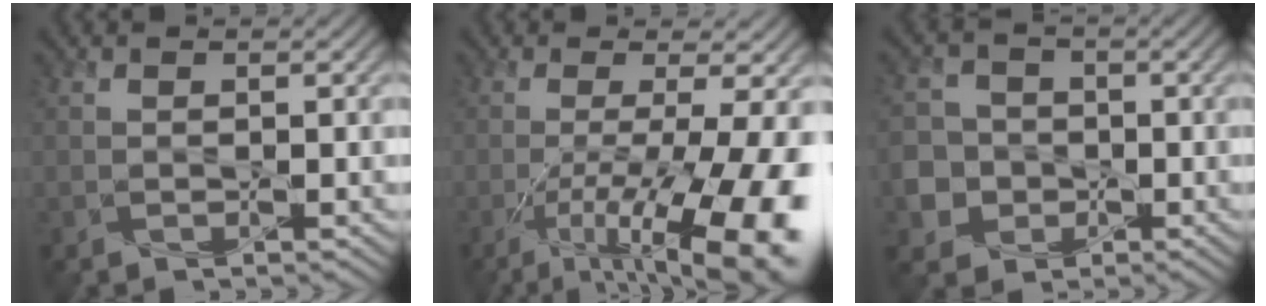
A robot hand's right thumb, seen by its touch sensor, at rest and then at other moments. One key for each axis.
{"total": 15.0, "fx": -4.8, "fy": 4.2, "fz": 13.5, "tx": -0.195, "ty": -0.026, "tz": -0.063}
{"total": 5.2, "fx": -1.7, "fy": 4.9, "fz": 0.5, "tx": -0.023, "ty": 0.000, "tz": -0.056}